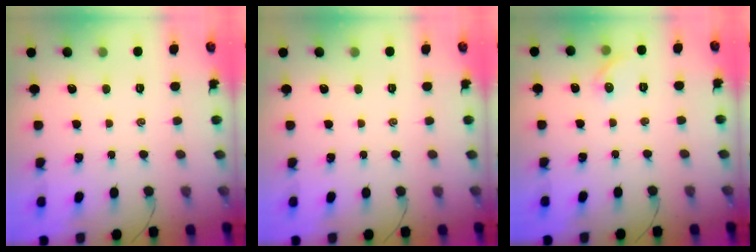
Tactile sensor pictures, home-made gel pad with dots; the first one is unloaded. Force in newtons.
{"total": 0.0}
{"total": 5.2, "press": 5.0, "slide": 1.2}